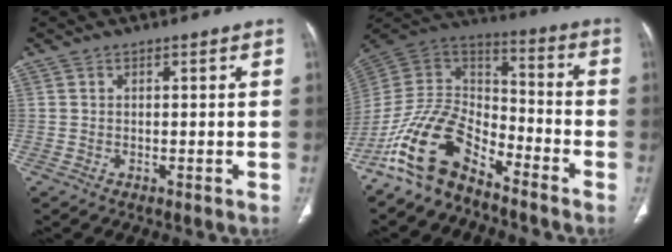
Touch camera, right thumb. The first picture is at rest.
{"total": 14.8, "force": [-10.5, 7.0, 7.8], "torque": [-0.129, 0.091, -0.210]}